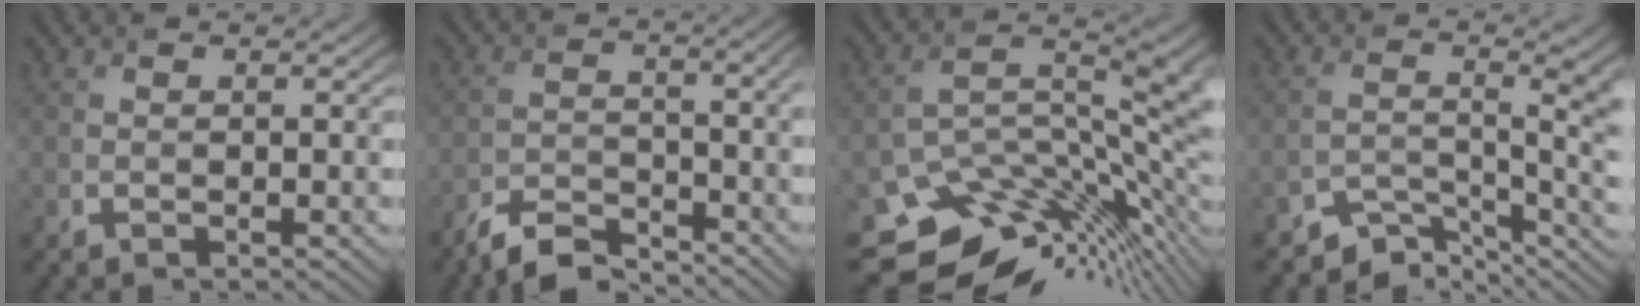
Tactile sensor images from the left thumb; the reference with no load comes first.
{"total": 6.9, "force": [-5.8, 1.8, 3.3], "torque": [-0.064, -0.006, -0.112]}
{"total": 13.5, "force": [-6.8, 6.6, 9.6], "torque": [-0.172, -0.028, -0.103]}
{"total": 6.8, "force": [-4.4, 2.3, 4.7], "torque": [-0.066, -0.007, -0.084]}